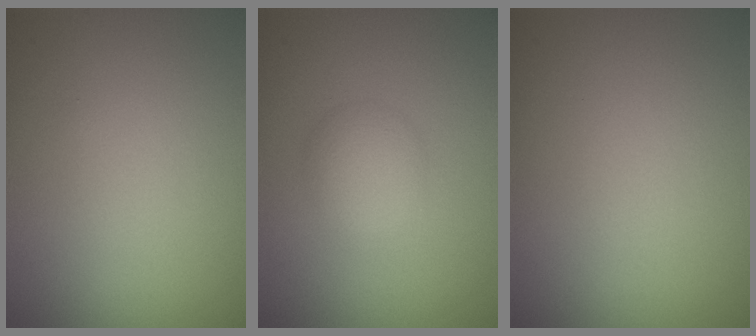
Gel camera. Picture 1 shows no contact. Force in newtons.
{"total": 2.5, "press": 2.5, "slide": 0.1}
{"total": 0.0}